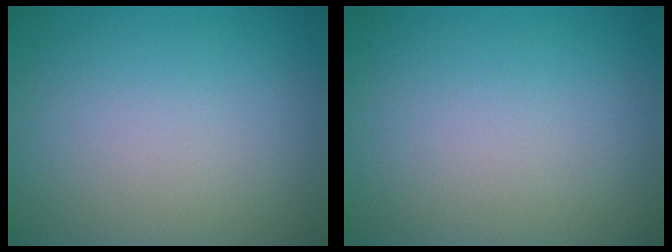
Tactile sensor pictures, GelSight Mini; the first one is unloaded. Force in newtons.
{"total": 0.0}